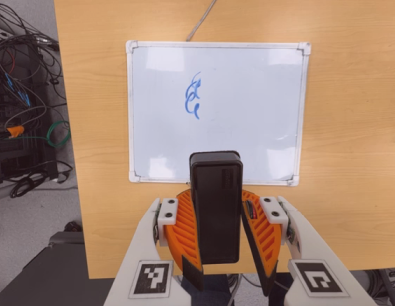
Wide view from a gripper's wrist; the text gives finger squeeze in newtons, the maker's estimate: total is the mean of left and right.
{"total": 8.8, "left": 9.1, "right": 8.4}